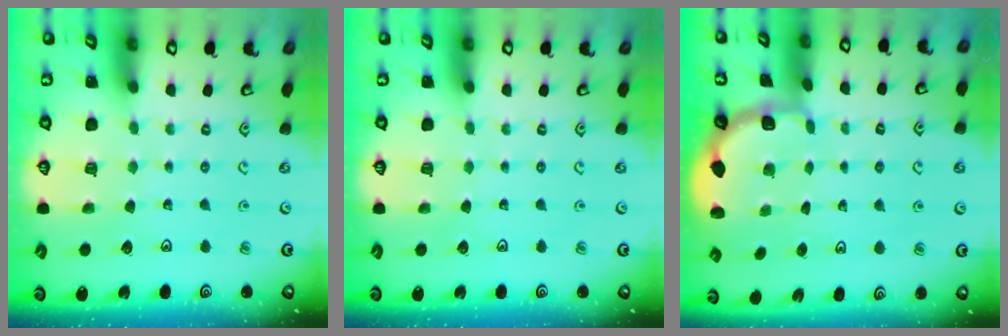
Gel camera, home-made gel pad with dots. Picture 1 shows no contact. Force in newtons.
{"total": 0.0}
{"total": 1.9, "press": 1.7, "slide": 0.8}